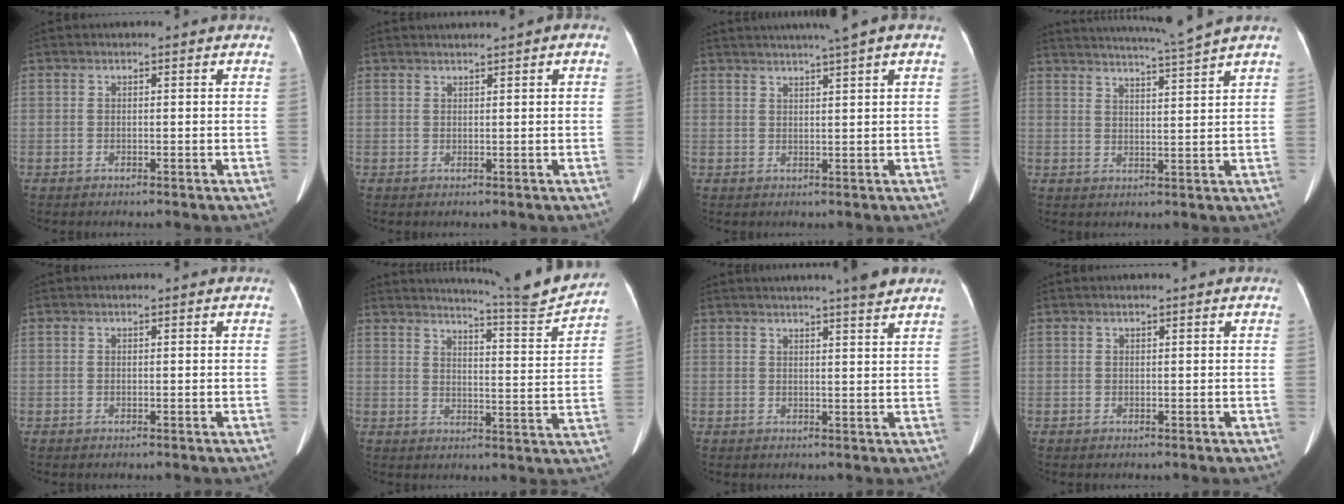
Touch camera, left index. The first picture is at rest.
{"total": 1.8, "force": [1.2, -0.1, 1.4], "torque": [-0.026, 0.016, 0.019]}
{"total": 6.6, "force": [4.8, -0.7, 4.6], "torque": [-0.069, 0.022, 0.065]}
{"total": 8.4, "force": [7.5, -2.5, 2.9], "torque": [-0.049, -0.021, 0.114]}
{"total": 0.0}
{"total": 12.1, "force": [11.6, -2.1, 2.5], "torque": [-0.050, -0.053, 0.158]}
{"total": 6.0, "force": [5.2, -0.7, 3.0], "torque": [-0.042, 0.003, 0.061]}
{"total": 0.7, "force": [-0.7, -0.1, -0.2], "torque": [0.000, 0.007, -0.001]}